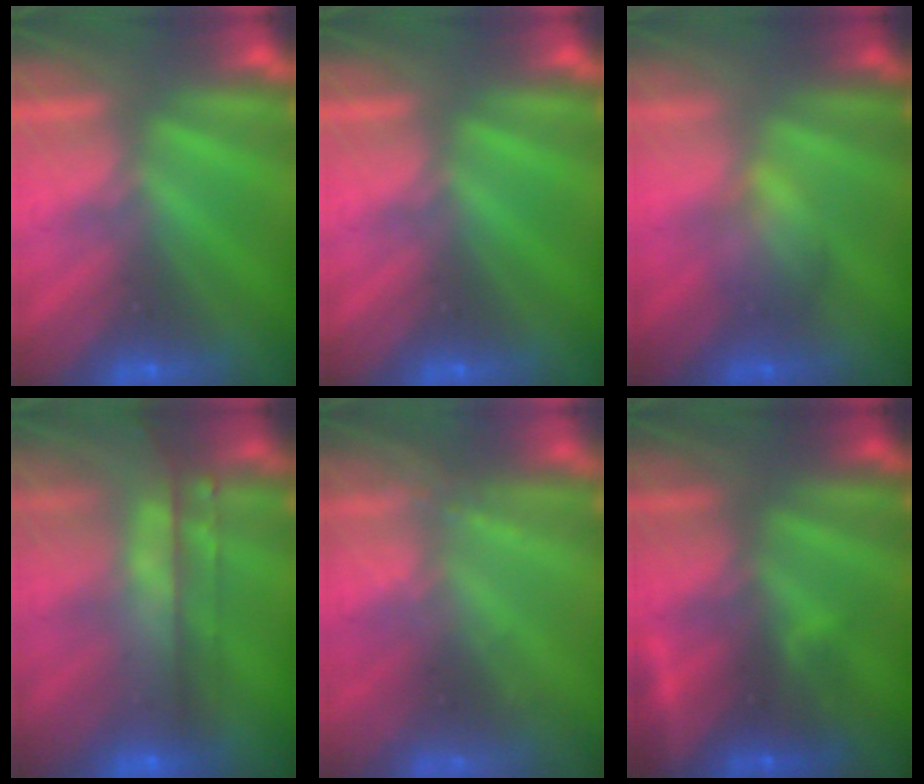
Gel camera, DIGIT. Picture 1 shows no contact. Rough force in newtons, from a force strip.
{"total": 0.0}
{"total": 2.1}
{"total": 7.6}
{"total": 2.1}
{"total": 2.6}